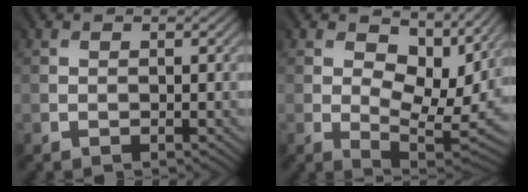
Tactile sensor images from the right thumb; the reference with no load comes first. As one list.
[{"total": 11.5, "force": [3.3, 6.7, 8.8], "torque": [-0.157, -0.015, 0.065]}]